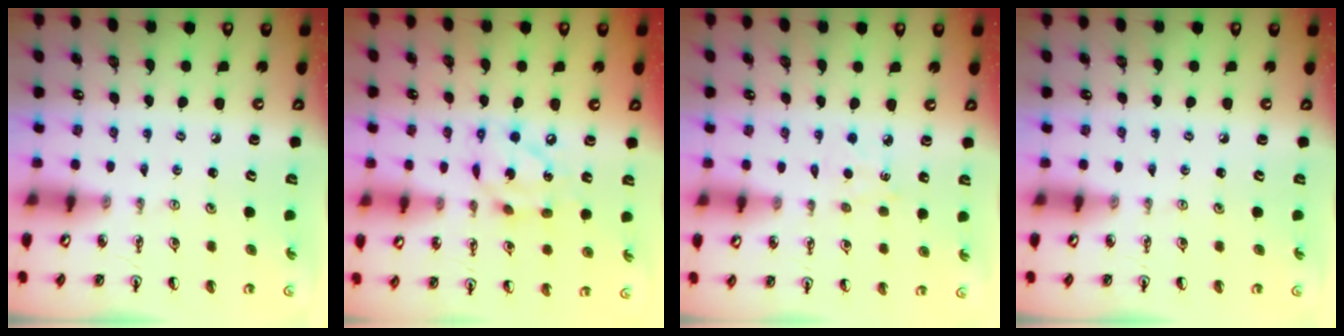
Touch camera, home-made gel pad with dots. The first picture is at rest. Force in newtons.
{"total": 12.3, "press": 12.2, "slide": 0.9}
{"total": 3.5, "press": 3.5, "slide": 0.4}
{"total": 0.0}